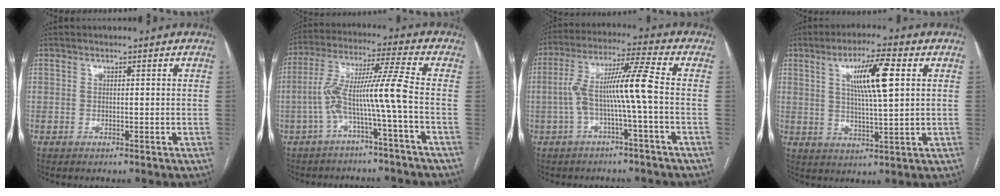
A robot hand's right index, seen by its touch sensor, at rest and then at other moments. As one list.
[{"total": 9.1, "force": [-2.8, -1.4, 8.5], "torque": [-0.171, 0.034, -0.051]}, {"total": 9.2, "force": [-1.5, -0.8, 9.1], "torque": [-0.174, 0.033, -0.028]}, {"total": 9.6, "force": [3.0, 0.9, 9.1], "torque": [-0.159, 0.005, 0.049]}]